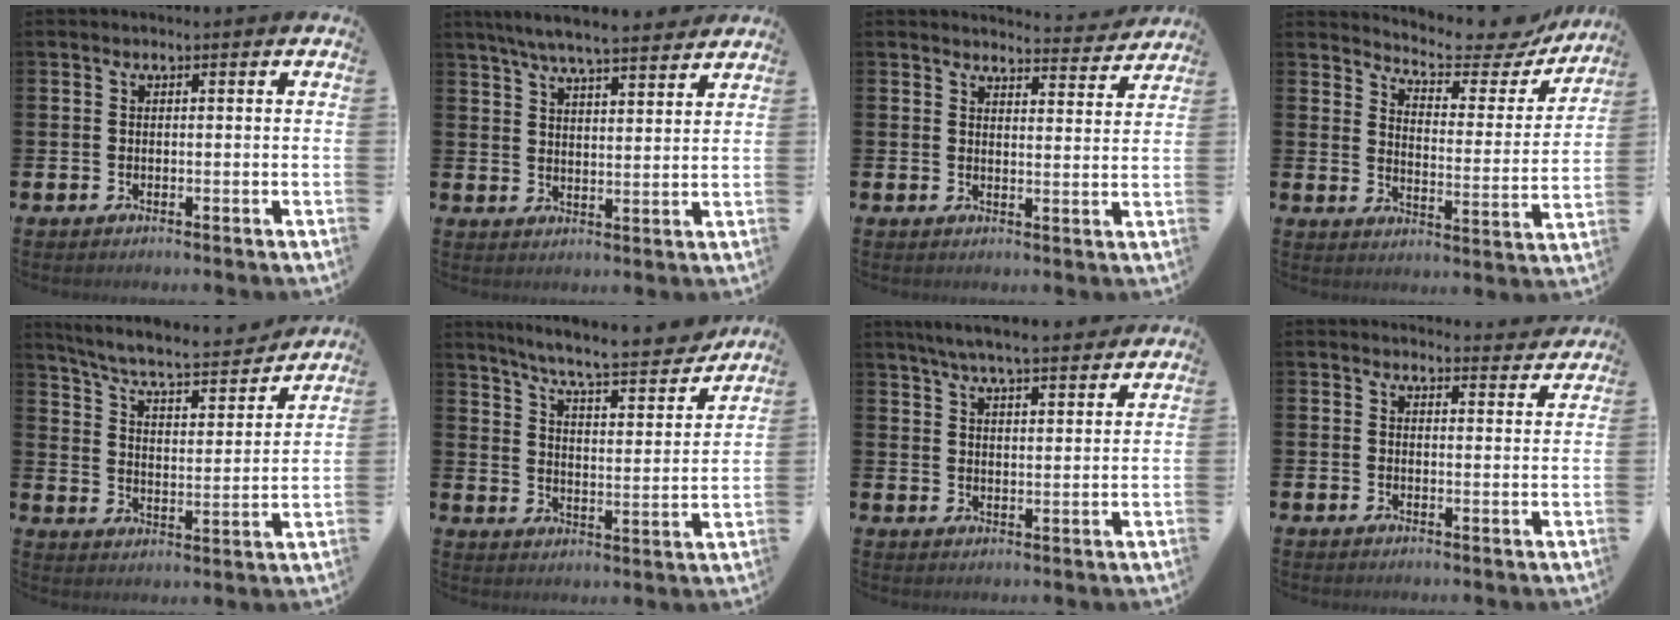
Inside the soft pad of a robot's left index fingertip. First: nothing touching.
{"total": 6.7, "force": [6.3, 0.5, 2.2], "torque": [-0.061, -0.028, 0.112]}
{"total": 3.9, "force": [3.9, 0.2, 0.2], "torque": [0.008, -0.034, 0.065]}
{"total": 7.1, "force": [6.7, 1.2, 2.0], "torque": [-0.053, -0.057, 0.109]}
{"total": 7.1, "force": [6.5, 1.1, 2.5], "torque": [-0.084, -0.048, 0.108]}
{"total": 8.3, "force": [7.7, 0.5, 3.1], "torque": [-0.083, -0.054, 0.130]}
{"total": 6.1, "force": [5.8, 0.3, 1.8], "torque": [-0.050, -0.026, 0.104]}
{"total": 2.9, "force": [2.9, 0.3, 0.0], "torque": [0.014, -0.024, 0.048]}